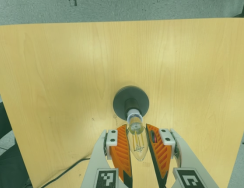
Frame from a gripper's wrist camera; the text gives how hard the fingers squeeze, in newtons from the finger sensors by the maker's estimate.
{"total": 12.0, "left": 11.6, "right": 12.3}